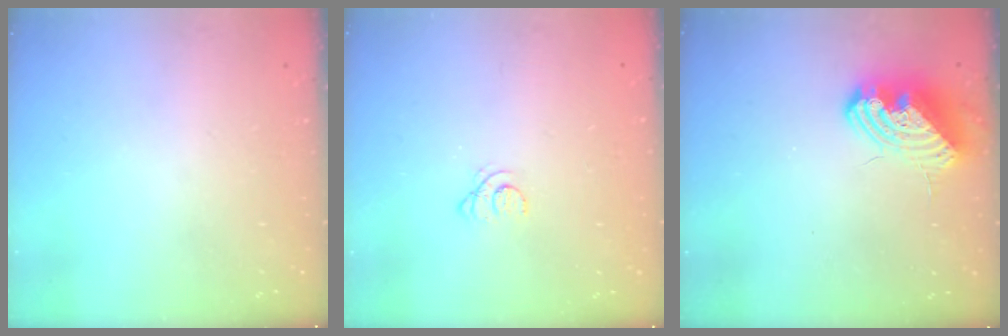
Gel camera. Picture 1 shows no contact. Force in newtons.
{"total": 1.5, "press": 1.5, "slide": 0.2}
{"total": 12.0, "press": 11.9, "slide": 1.2}